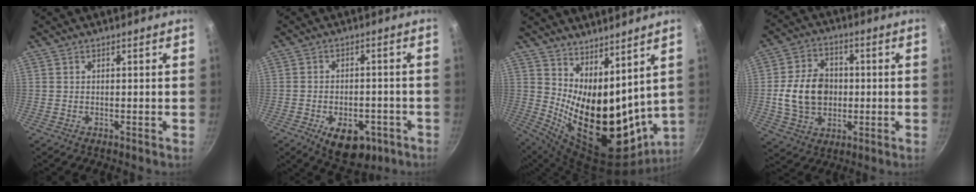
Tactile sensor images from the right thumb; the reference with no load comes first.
{"total": 11.2, "force": [-5.0, 6.6, 7.6], "torque": [-0.078, 0.015, -0.057]}
{"total": 18.9, "force": [7.8, 8.9, 14.7], "torque": [-0.201, -0.082, 0.154]}
{"total": 12.8, "force": [-0.3, 9.9, 8.0], "torque": [-0.122, 0.015, -0.006]}